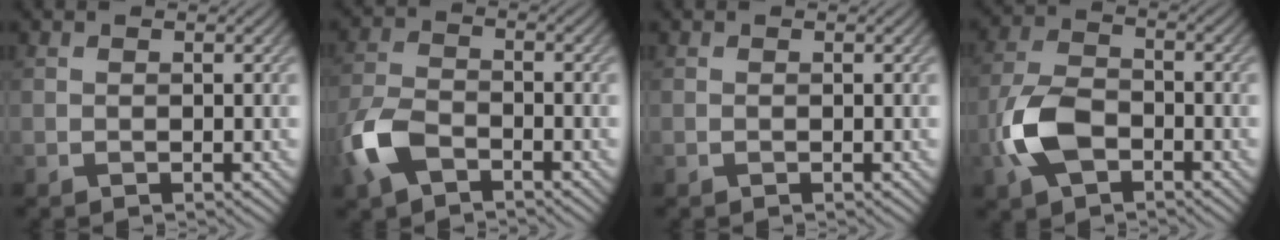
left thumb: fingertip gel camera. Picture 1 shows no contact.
{"total": 6.5, "force": [-3.7, 3.3, 4.2], "torque": [-0.104, -0.005, -0.091]}
{"total": 0.0}
{"total": 7.9, "force": [-3.2, 4.4, 5.6], "torque": [-0.136, -0.001, -0.077]}